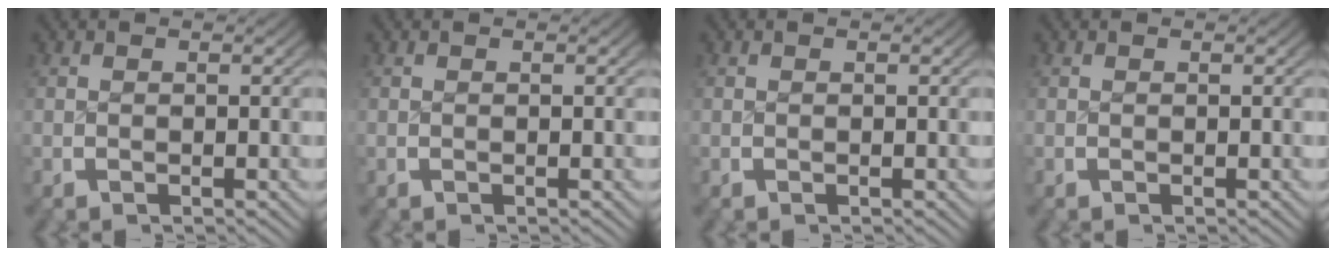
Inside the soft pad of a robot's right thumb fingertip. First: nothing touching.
{"total": 0.0}
{"total": 0.0}
{"total": 0.0}